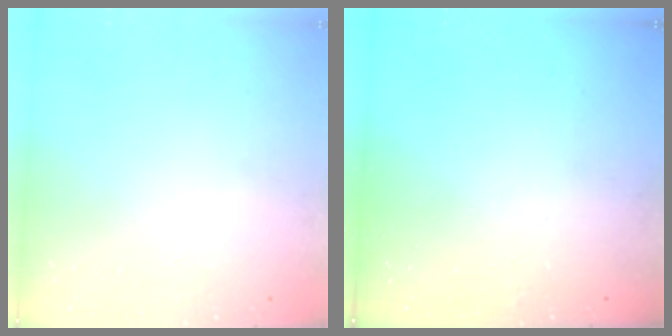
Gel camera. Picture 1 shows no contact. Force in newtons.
{"total": 1.8, "press": 1.8, "slide": 0.1}